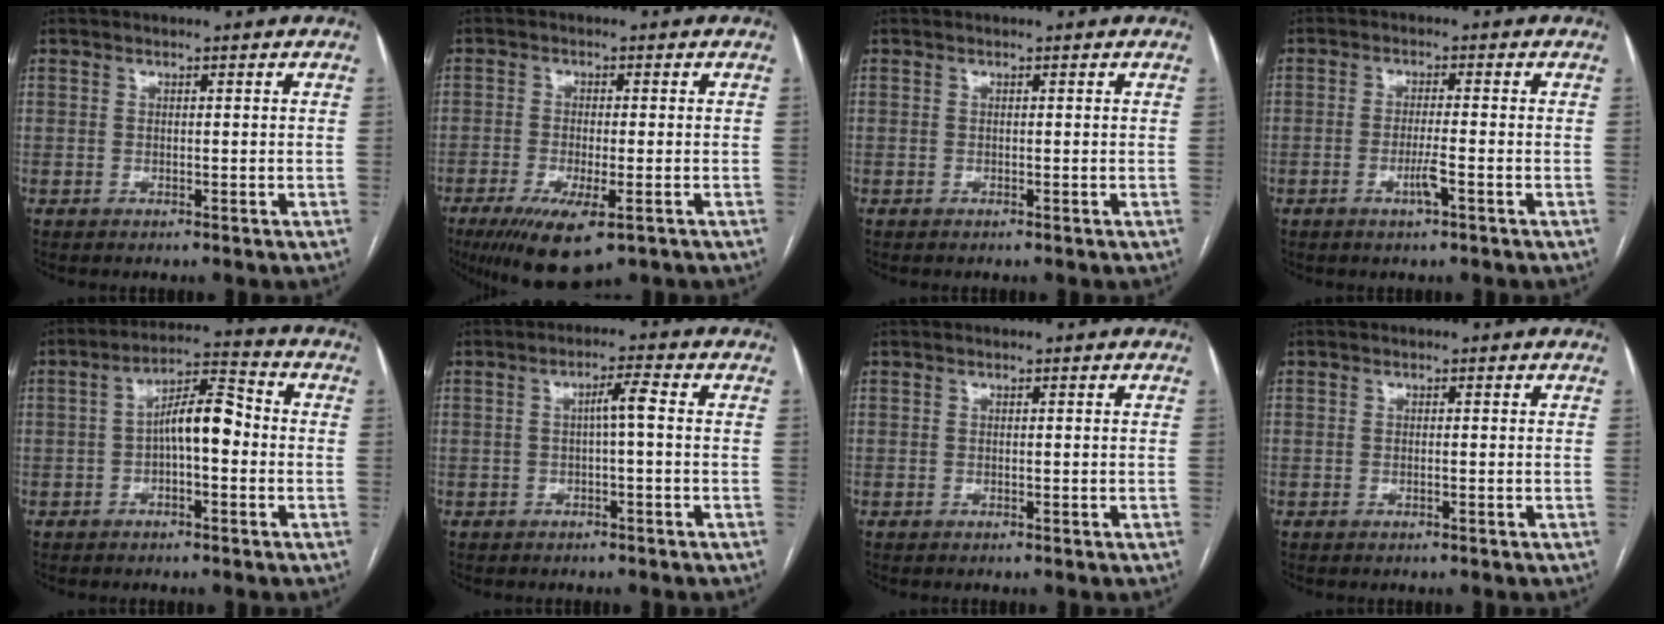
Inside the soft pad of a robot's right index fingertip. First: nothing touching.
{"total": 9.3, "force": [-5.2, 2.2, 7.4], "torque": [-0.128, -0.024, -0.081]}
{"total": 0.0}
{"total": 3.2, "force": [-1.4, -0.1, 2.8], "torque": [-0.055, -0.002, -0.025]}
{"total": 7.7, "force": [-0.7, 2.4, 7.2], "torque": [-0.126, 0.031, -0.013]}
{"total": 2.9, "force": [-0.1, 0.0, 2.9], "torque": [-0.048, 0.010, 0.001]}
{"total": 0.0}
{"total": 0.0}